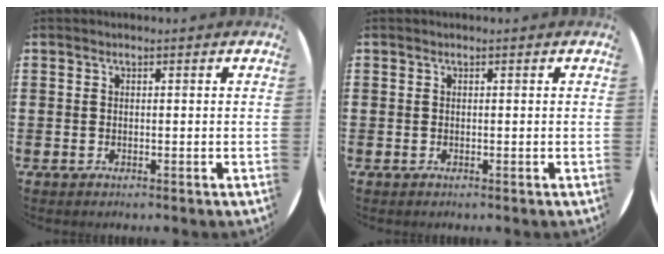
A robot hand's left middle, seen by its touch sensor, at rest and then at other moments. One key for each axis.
{"total": 0.0}